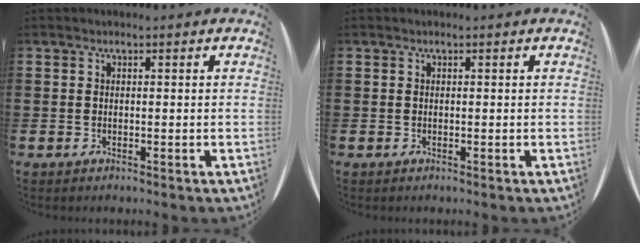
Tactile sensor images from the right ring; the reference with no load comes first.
{"total": 0.0}